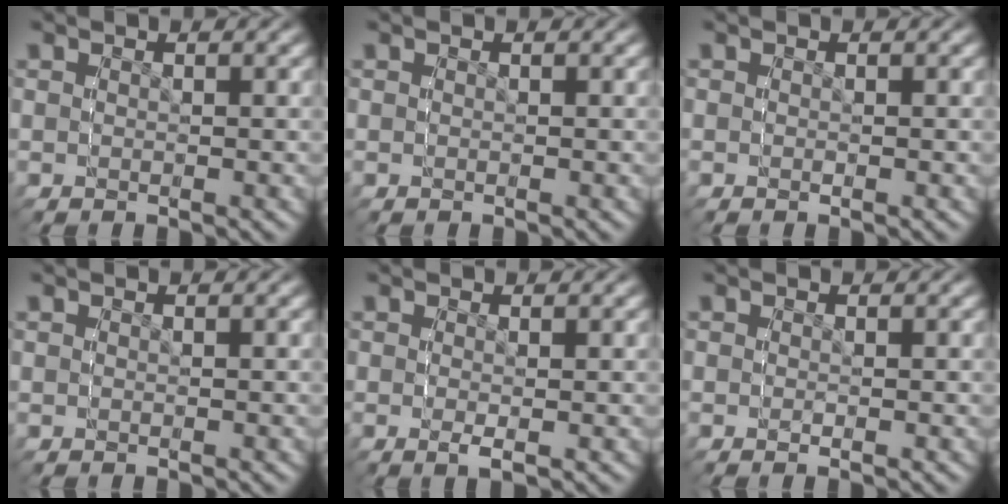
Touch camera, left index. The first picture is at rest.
{"total": 0.0}
{"total": 0.0}
{"total": 0.0}
{"total": 1.5, "force": [0.7, -1.1, -0.8], "torque": [0.012, 0.010, 0.008]}
{"total": 0.6, "force": [0.0, -0.4, -0.4], "torque": [0.005, 0.002, -0.002]}